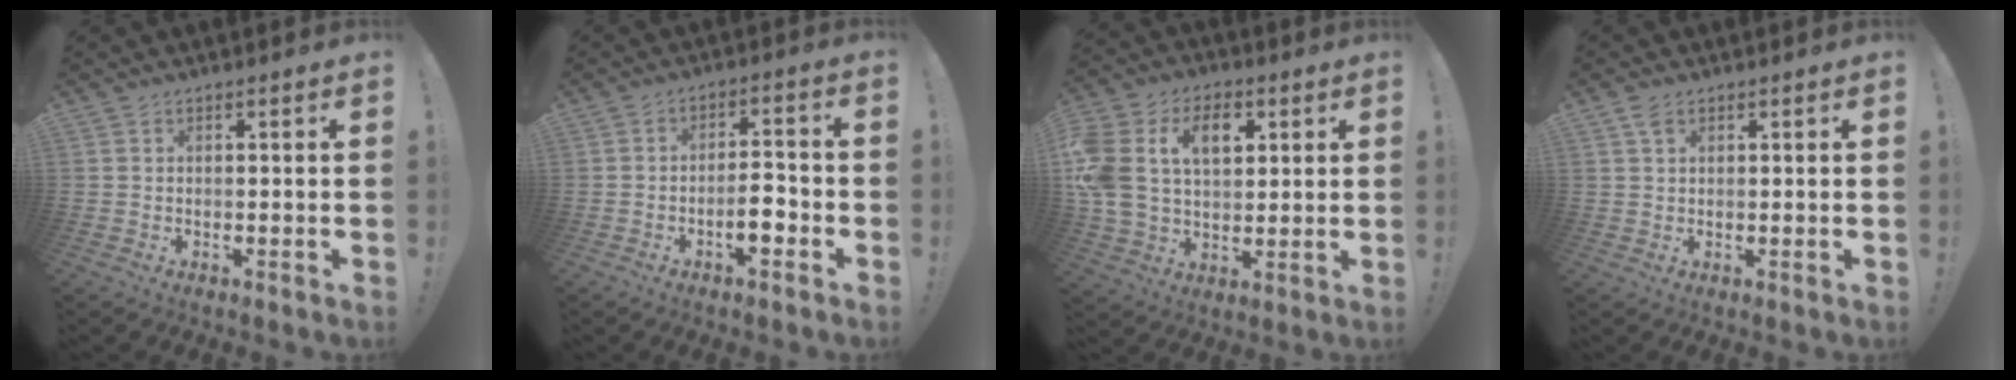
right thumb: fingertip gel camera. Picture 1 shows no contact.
{"total": 6.8, "force": [-2.9, 2.7, 5.6], "torque": [-0.079, 0.012, -0.052]}
{"total": 16.8, "force": [5.7, 11.8, 10.5], "torque": [-0.206, -0.015, 0.103]}
{"total": 2.9, "force": [1.6, 1.6, 1.7], "torque": [-0.035, 0.002, 0.030]}